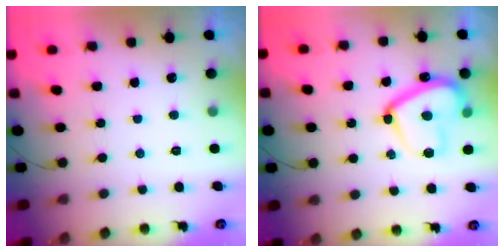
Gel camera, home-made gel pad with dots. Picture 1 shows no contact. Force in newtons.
{"total": 15.5, "press": 15.4, "slide": 1.3}